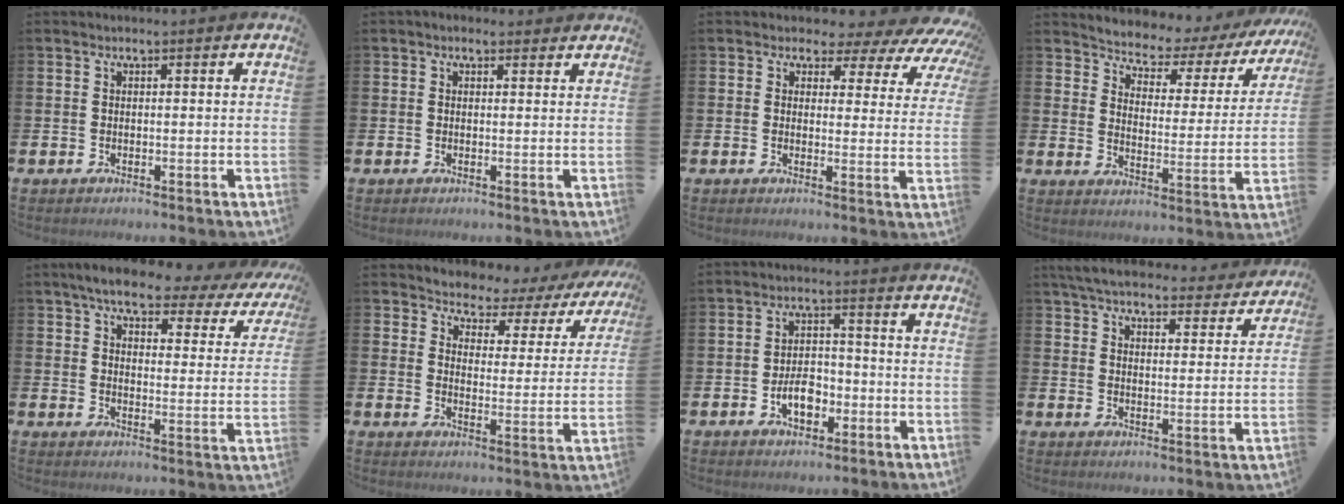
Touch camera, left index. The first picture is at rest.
{"total": 1.2, "force": [0.9, 0.7, 0.3], "torque": [0.002, 0.007, 0.013]}
{"total": 3.3, "force": [2.2, 2.3, 1.2], "torque": [-0.022, -0.031, 0.022]}
{"total": 4.9, "force": [4.6, 1.6, 0.5], "torque": [-0.044, -0.040, 0.072]}
{"total": 5.7, "force": [4.8, 1.4, 2.8], "torque": [-0.065, -0.034, 0.073]}
{"total": 3.6, "force": [3.2, 1.6, 0.0], "torque": [-0.027, -0.036, 0.046]}
{"total": 4.6, "force": [-1.8, 2.8, 3.2], "torque": [-0.049, 0.006, -0.036]}
{"total": 5.9, "force": [5.6, 1.1, 1.5], "torque": [-0.051, -0.036, 0.096]}